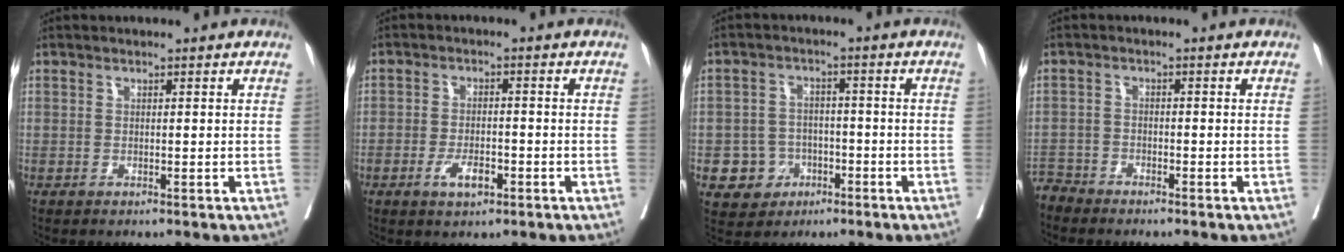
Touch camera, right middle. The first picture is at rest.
{"total": 4.0, "force": [-2.0, 1.6, 3.1], "torque": [-0.056, 0.001, -0.030]}
{"total": 5.9, "force": [-2.4, 5.3, 1.1], "torque": [-0.019, 0.010, -0.032]}
{"total": 2.9, "force": [-2.7, 0.4, -1.0], "torque": [0.025, -0.008, -0.055]}